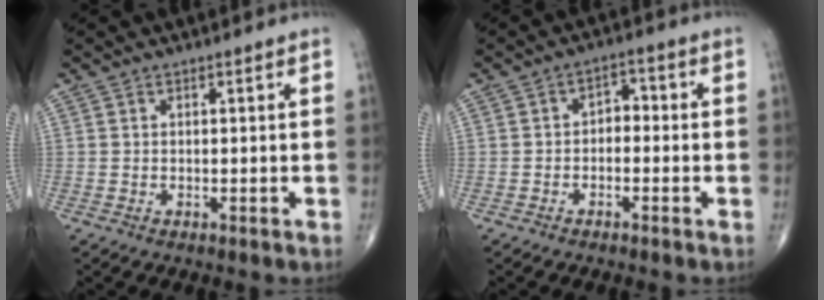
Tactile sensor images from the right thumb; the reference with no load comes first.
{"total": 3.4, "force": [-0.8, 2.3, 2.4], "torque": [-0.020, 0.023, -0.025]}